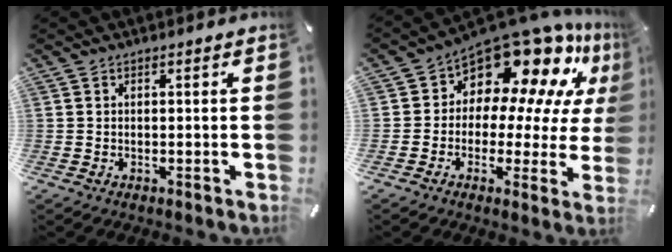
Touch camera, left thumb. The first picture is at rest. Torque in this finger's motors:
{"motor_torque": [2.48, 2.53, 0.80, 0.31, 0.07]}